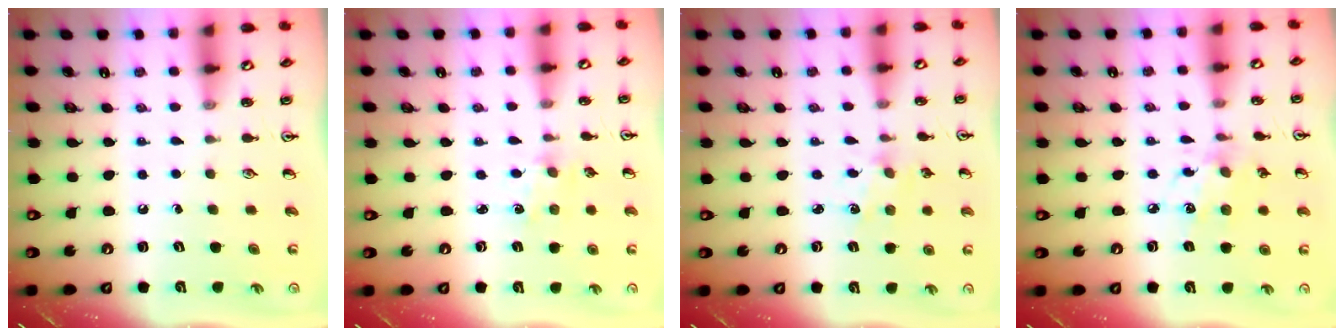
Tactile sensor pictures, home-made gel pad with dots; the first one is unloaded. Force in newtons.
{"total": 1.2, "press": 1.2, "slide": 0.2}
{"total": 1.8, "press": 1.7, "slide": 0.3}
{"total": 7.0, "press": 6.9, "slide": 0.6}